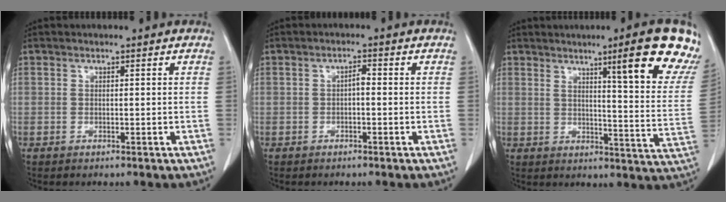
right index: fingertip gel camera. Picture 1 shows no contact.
{"total": 1.5, "force": [-0.2, 0.5, 1.4], "torque": [-0.023, 0.004, -0.005]}
{"total": 15.3, "force": [9.3, 0.1, 12.2], "torque": [-0.140, -0.024, 0.100]}